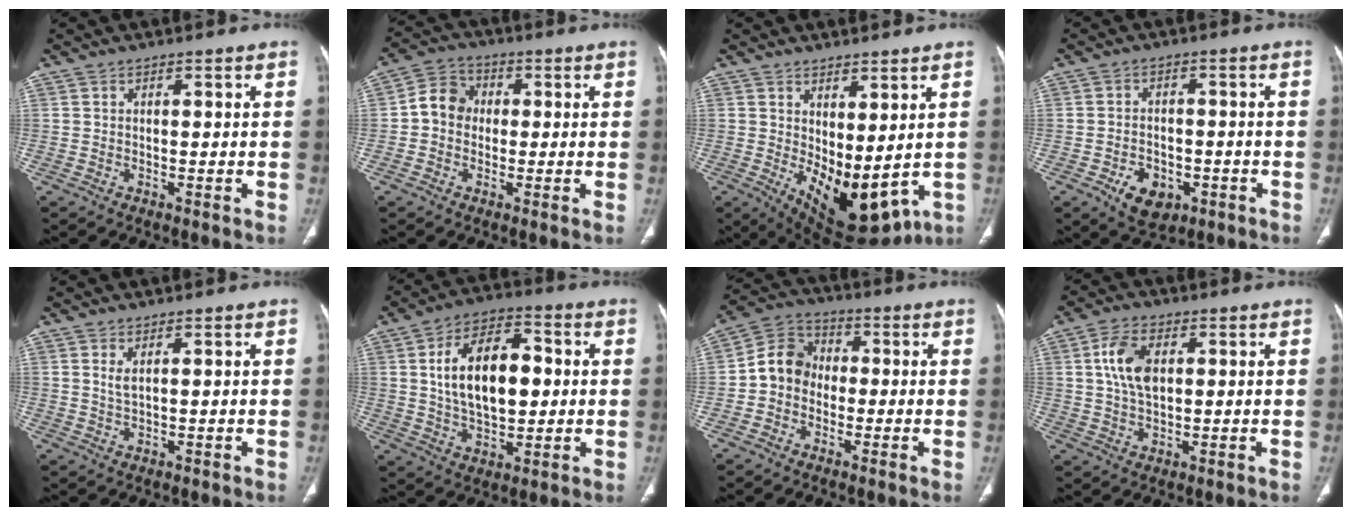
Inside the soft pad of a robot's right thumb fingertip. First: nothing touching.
{"total": 6.7, "force": [-0.2, 5.9, 3.2], "torque": [-0.038, 0.021, -0.017]}
{"total": 13.0, "force": [0.1, 6.7, 11.2], "torque": [-0.152, -0.023, 0.032]}
{"total": 7.5, "force": [-3.2, 5.3, 4.2], "torque": [-0.049, 0.020, -0.041]}
{"total": 1.8, "force": [0.7, 0.6, 1.5], "torque": [-0.036, -0.004, 0.021]}
{"total": 16.0, "force": [2.0, 9.2, 13.0], "torque": [-0.195, 0.011, 0.033]}
{"total": 8.2, "force": [-1.2, 7.1, 3.9], "torque": [-0.051, 0.033, -0.039]}
{"total": 8.0, "force": [1.8, 4.7, 6.2], "torque": [-0.119, 0.000, 0.034]}